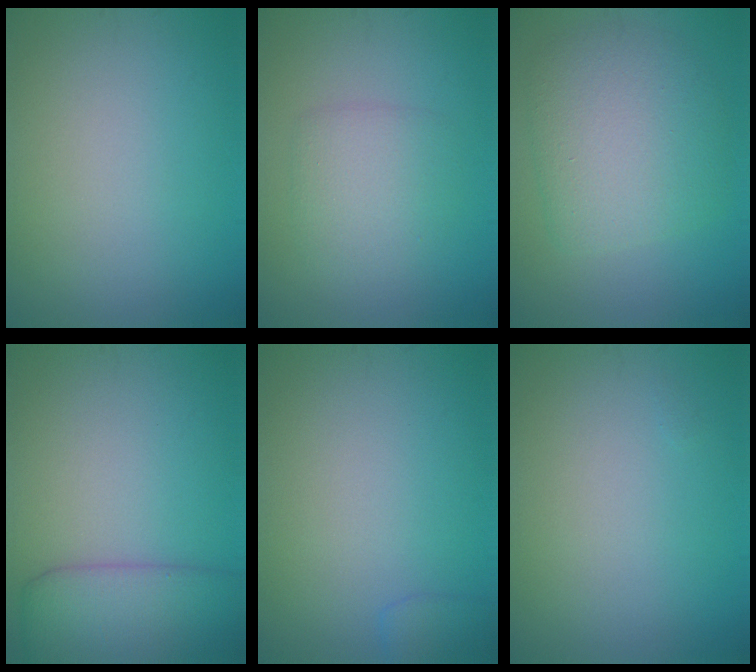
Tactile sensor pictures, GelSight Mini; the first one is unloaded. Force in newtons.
{"total": 2.8, "press": 2.8, "slide": 0.0}
{"total": 6.2, "press": 6.2, "slide": 0.3}
{"total": 5.5, "press": 5.5, "slide": 0.1}
{"total": 1.5, "press": 1.5, "slide": 0.1}
{"total": 0.0}